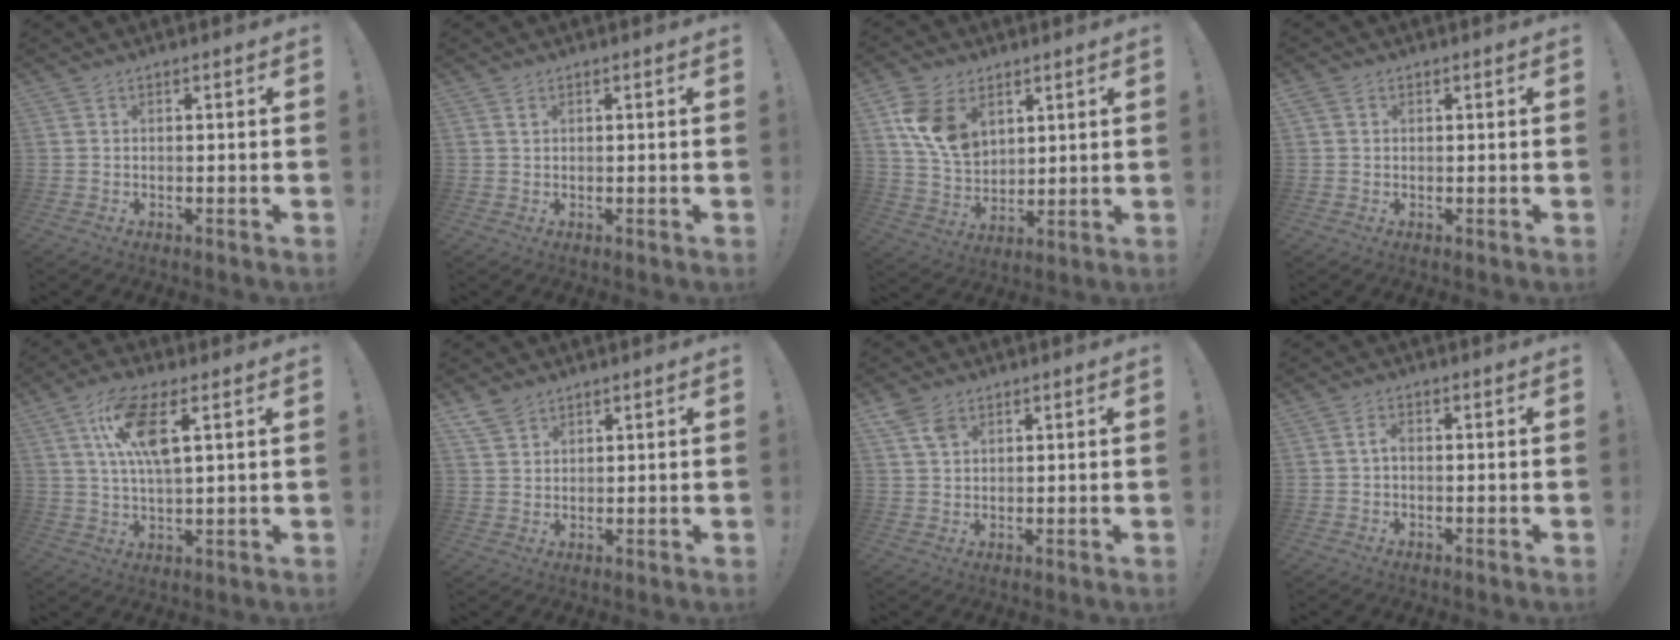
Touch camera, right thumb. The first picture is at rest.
{"total": 0.8, "force": [0.6, 0.2, 0.4], "torque": [-0.002, -0.003, 0.011]}
{"total": 13.5, "force": [6.1, 9.5, 7.5], "torque": [-0.132, -0.016, 0.122]}
{"total": 1.4, "force": [0.7, 1.0, 0.7], "torque": [-0.014, 0.004, 0.012]}
{"total": 12.5, "force": [4.9, 4.3, 10.6], "torque": [-0.200, -0.004, 0.085]}
{"total": 4.5, "force": [3.5, 2.6, 1.3], "torque": [-0.025, -0.015, 0.066]}
{"total": 4.8, "force": [3.0, 3.0, 2.4], "torque": [-0.045, -0.006, 0.058]}
{"total": 1.6, "force": [-0.4, 0.9, 1.3], "torque": [-0.030, 0.009, -0.007]}